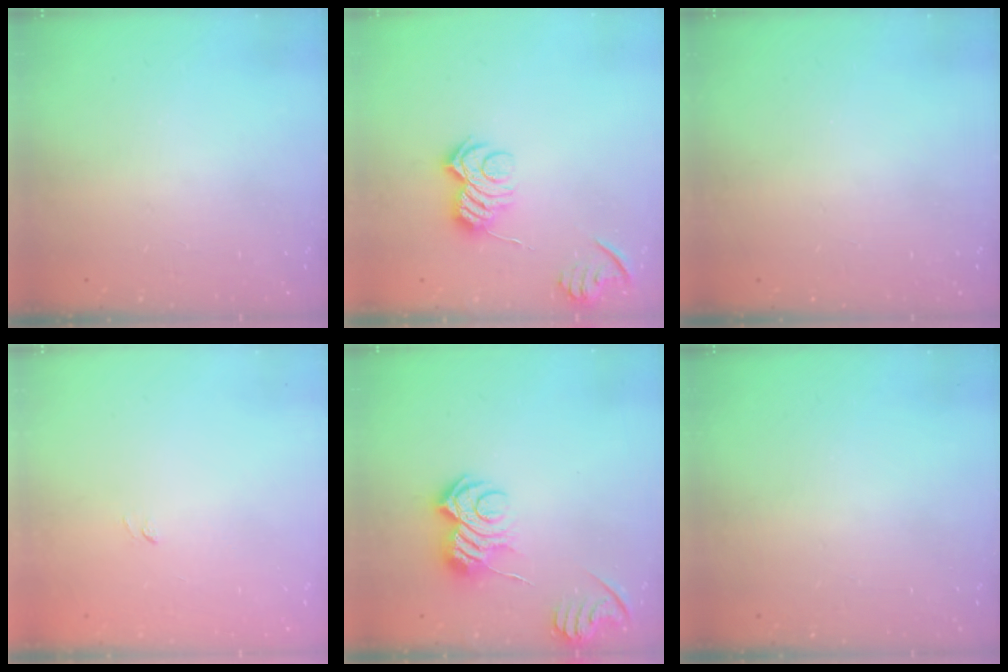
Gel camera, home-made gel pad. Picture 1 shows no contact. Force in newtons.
{"total": 10.7, "press": 10.7, "slide": 0.3}
{"total": 0.0}
{"total": 3.3, "press": 3.1, "slide": 1.0}
{"total": 9.8, "press": 9.8, "slide": 0.2}
{"total": 0.0}